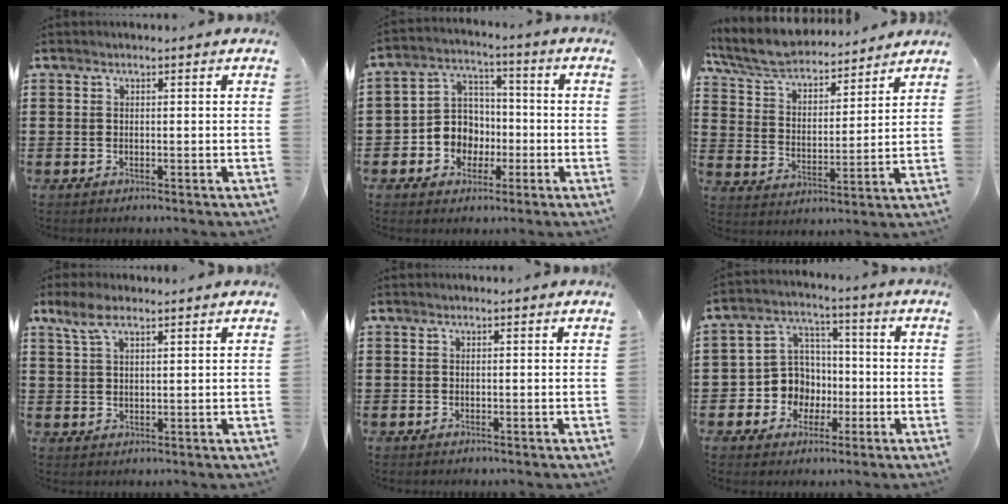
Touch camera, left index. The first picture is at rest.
{"total": 6.9, "force": [-1.8, 6.5, 1.7], "torque": [-0.060, 0.015, -0.034]}
{"total": 7.2, "force": [6.6, 1.2, 2.7], "torque": [-0.081, -0.037, 0.113]}
{"total": 4.3, "force": [2.7, 1.6, 2.9], "torque": [-0.064, 0.004, 0.050]}
{"total": 0.0}
{"total": 8.0, "force": [-1.5, 7.6, 1.9], "torque": [-0.083, 0.009, -0.026]}